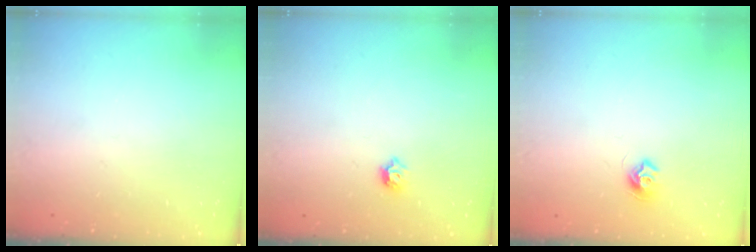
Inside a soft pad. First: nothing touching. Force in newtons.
{"total": 6.1, "press": 6.0, "slide": 1.1}
{"total": 7.6, "press": 7.5, "slide": 0.5}